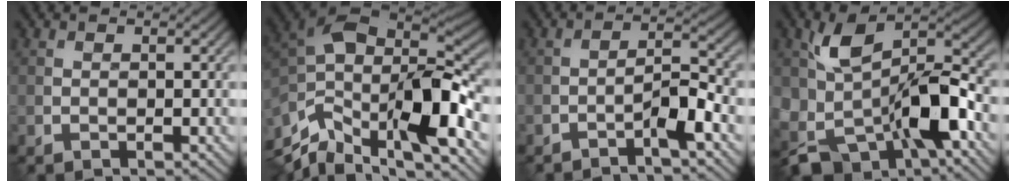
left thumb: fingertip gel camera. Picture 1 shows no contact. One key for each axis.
{"total": 15.7, "fx": -4.6, "fy": 7.9, "fz": 12.7, "tx": -0.273, "ty": -0.020, "tz": -0.078}
{"total": 4.2, "fx": -2.7, "fy": 0.8, "fz": 3.1, "tx": -0.054, "ty": 0.012, "tz": -0.056}
{"total": 13.0, "fx": -3.1, "fy": 7.7, "fz": 10.0, "tx": -0.189, "ty": -0.018, "tz": -0.055}